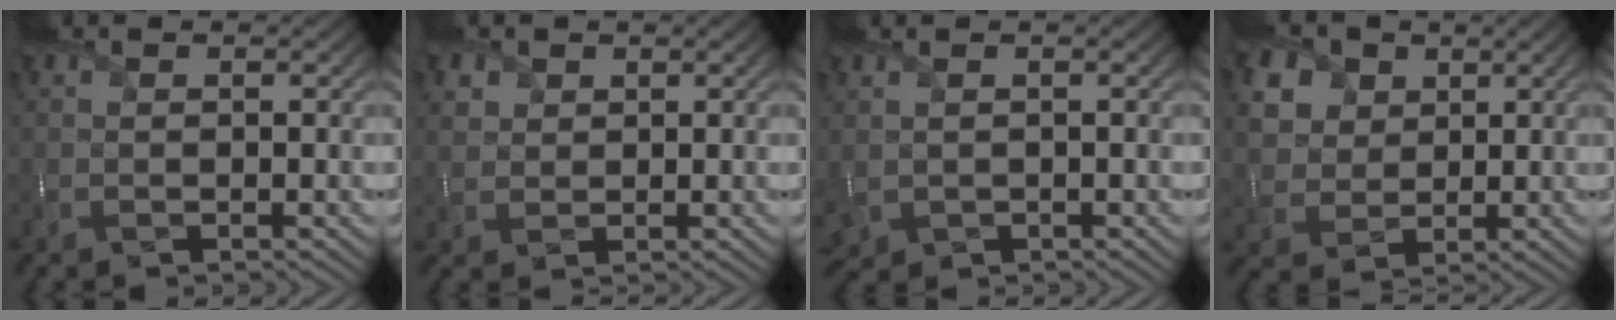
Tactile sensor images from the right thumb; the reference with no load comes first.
{"total": 2.6, "force": [1.5, 2.0, 0.8], "torque": [-0.032, -0.002, 0.036]}
{"total": 2.1, "force": [0.1, 1.7, 1.2], "torque": [-0.043, -0.010, 0.006]}
{"total": 8.0, "force": [3.7, 6.0, 3.7], "torque": [-0.137, 0.012, 0.069]}